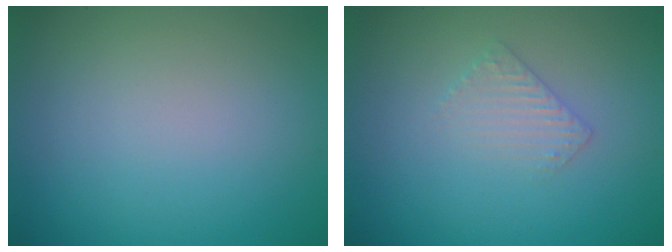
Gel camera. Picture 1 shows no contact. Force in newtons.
{"total": 1.6, "press": 1.6, "slide": 0.4}